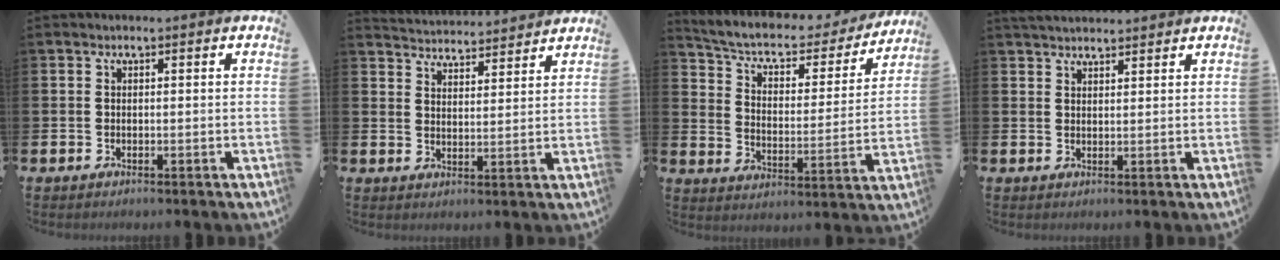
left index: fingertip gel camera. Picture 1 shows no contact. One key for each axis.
{"total": 4.3, "fx": 4.3, "fy": 0.3, "fz": -0.4, "tx": -0.004, "ty": -0.033, "tz": 0.075}
{"total": 6.3, "fx": 5.5, "fy": 2.2, "fz": 2.3, "tx": -0.078, "ty": -0.041, "tz": 0.088}
{"total": 2.9, "fx": 2.8, "fy": 0.4, "fz": 0.3, "tx": -0.001, "ty": -0.013, "tz": 0.050}